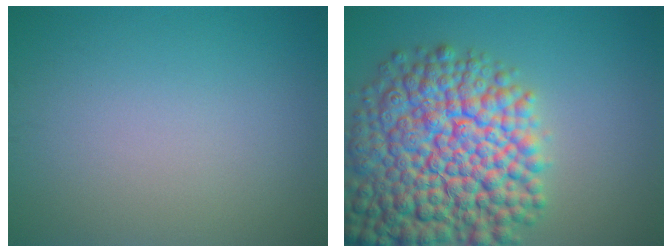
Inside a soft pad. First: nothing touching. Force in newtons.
{"total": 14.5, "press": 14.5, "slide": 0.6}